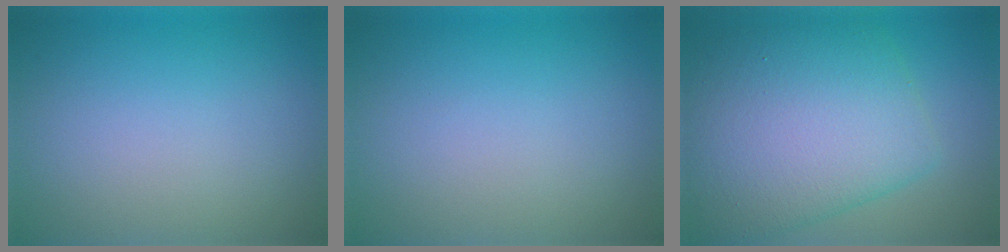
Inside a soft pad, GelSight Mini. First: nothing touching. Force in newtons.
{"total": 0.0}
{"total": 10.3, "press": 10.3, "slide": 0.2}